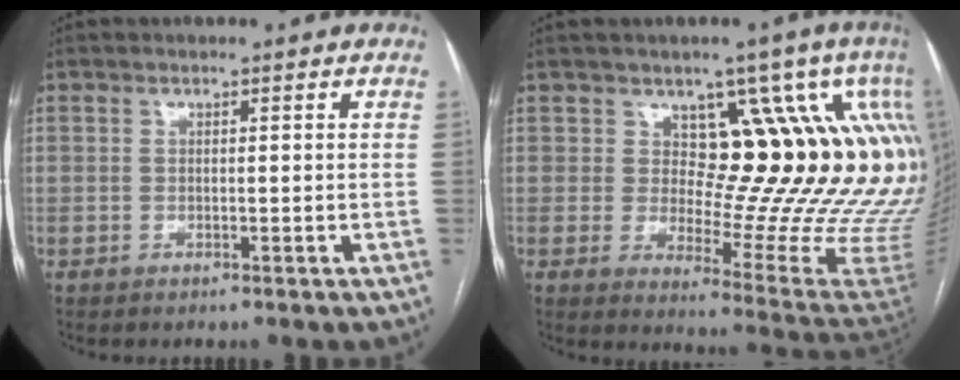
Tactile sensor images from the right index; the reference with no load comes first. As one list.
[{"total": 18.8, "force": [7.9, 5.9, 15.9], "torque": [-0.172, -0.021, 0.084]}]